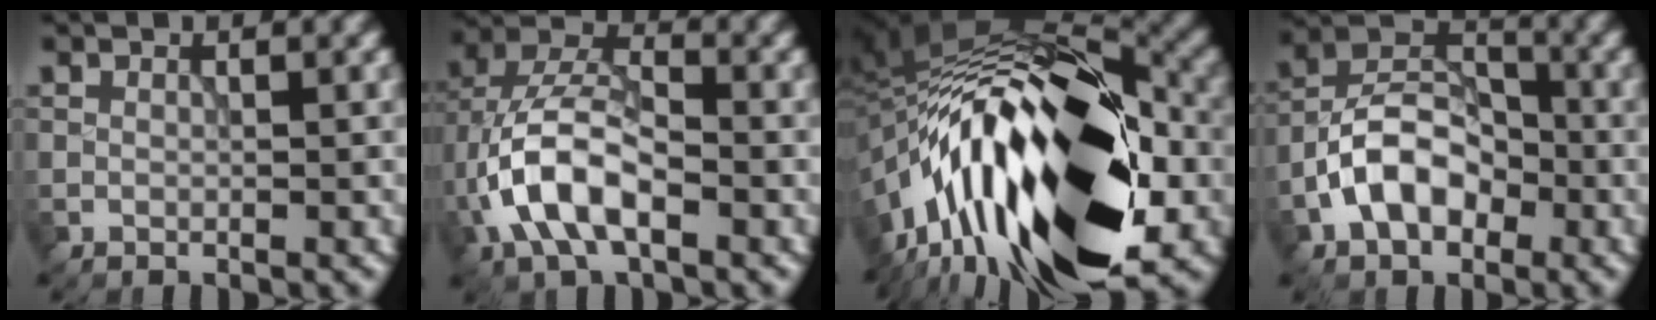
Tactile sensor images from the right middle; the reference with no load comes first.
{"total": 8.2, "force": [-2.9, 4.0, 6.5], "torque": [-0.135, 0.012, -0.065]}
{"total": 18.4, "force": [-6.0, 8.5, 15.2], "torque": [-0.263, 0.012, -0.116]}
{"total": 6.7, "force": [-2.9, 4.3, 4.3], "torque": [-0.075, 0.011, -0.060]}